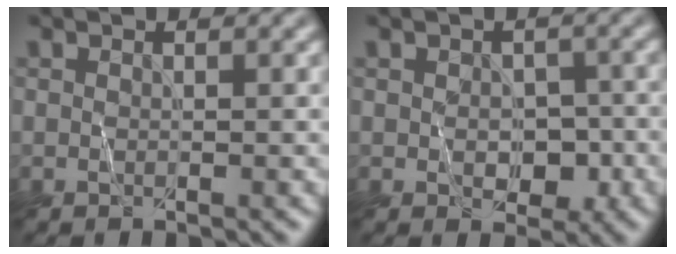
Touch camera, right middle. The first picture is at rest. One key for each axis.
{"total": 2.5, "fx": -0.6, "fy": 1.6, "fz": 1.8, "tx": -0.027, "ty": -0.003, "tz": -0.001}